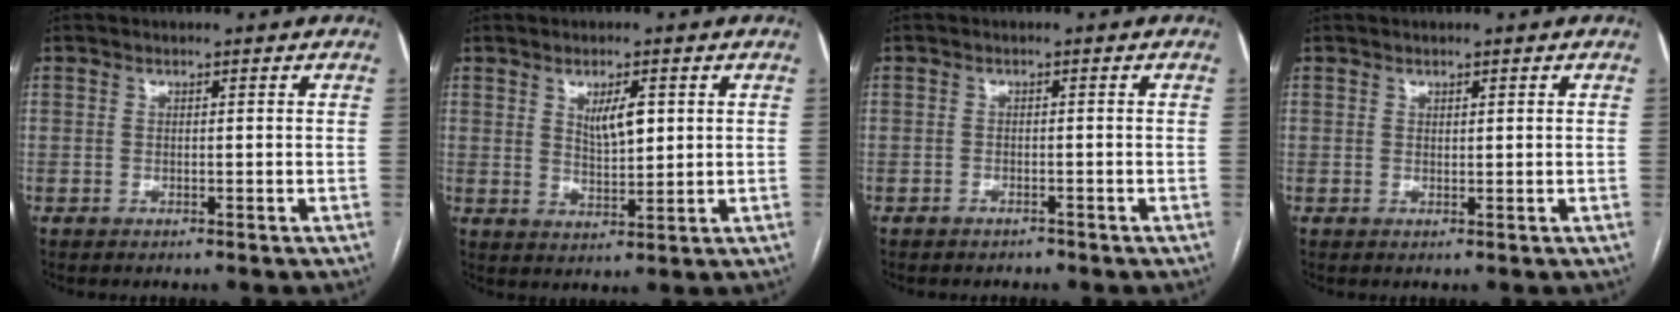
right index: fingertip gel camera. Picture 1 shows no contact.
{"total": 4.8, "force": [1.7, 1.5, 4.2], "torque": [-0.074, -0.004, 0.034]}
{"total": 1.0, "force": [-0.8, 0.5, -0.1], "torque": [-0.003, 0.002, -0.011]}
{"total": 0.8, "force": [0.5, 0.4, 0.5], "torque": [-0.008, -0.001, 0.009]}